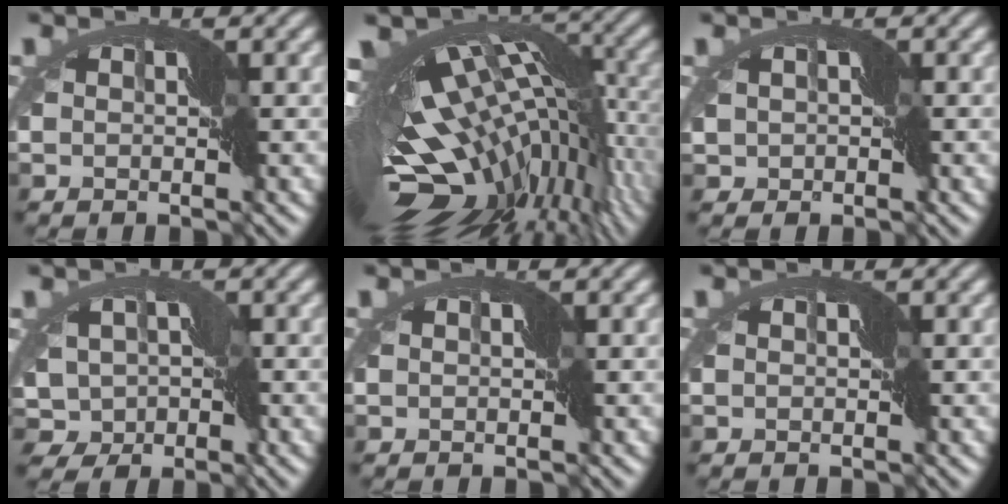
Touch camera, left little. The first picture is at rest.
{"total": 17.4, "force": [-2.1, 7.6, 15.5], "torque": [-0.235, 0.008, -0.012]}
{"total": 1.6, "force": [-0.3, 1.4, 0.6], "torque": [-0.008, 0.006, -0.008]}
{"total": 6.0, "force": [-2.2, 4.3, 3.5], "torque": [-0.048, 0.006, -0.042]}
{"total": 0.0}
{"total": 0.0}